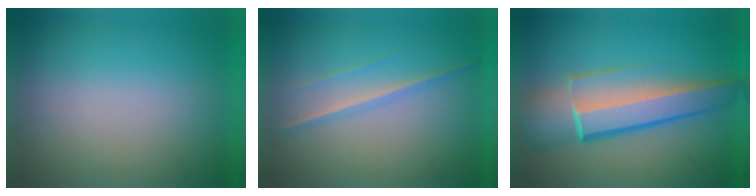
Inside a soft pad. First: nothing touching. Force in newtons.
{"total": 1.3}
{"total": 6.8}